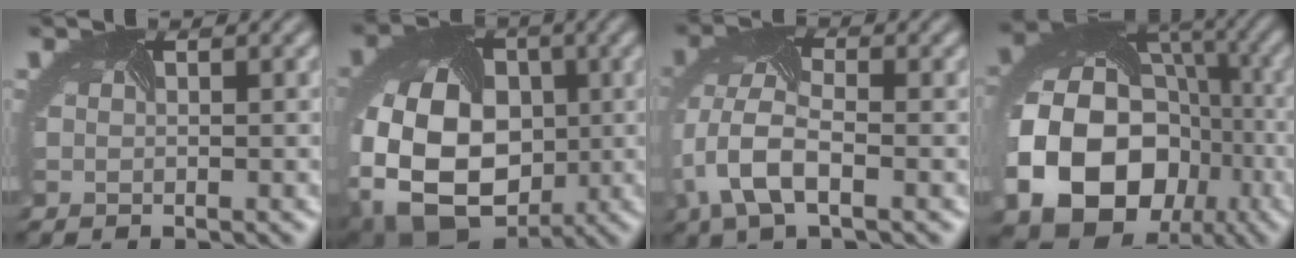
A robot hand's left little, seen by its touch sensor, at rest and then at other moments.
{"total": 14.9, "force": [-3.2, 11.0, 9.4], "torque": [-0.196, -0.028, -0.030]}
{"total": 6.0, "force": [-1.9, 3.1, 4.7], "torque": [-0.127, -0.005, -0.037]}
{"total": 19.9, "force": [-5.7, 16.4, 9.7], "torque": [-0.205, -0.047, -0.091]}